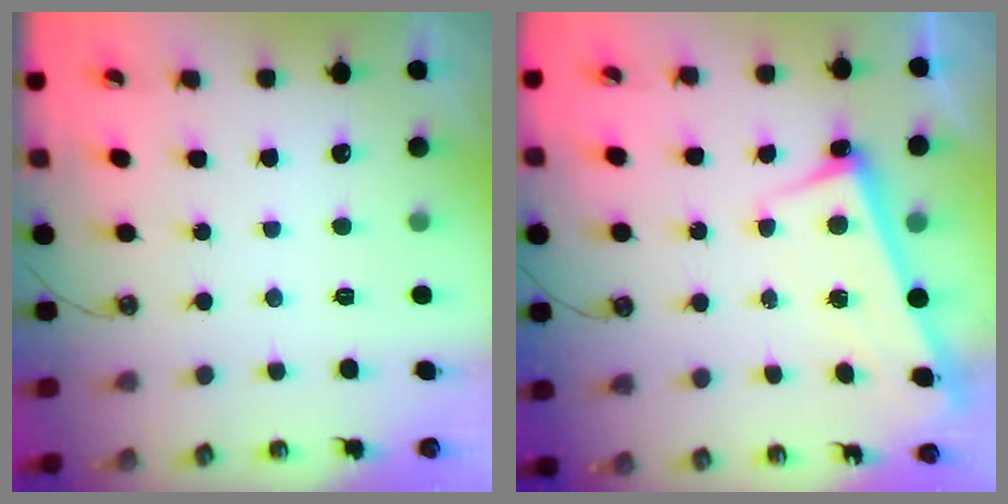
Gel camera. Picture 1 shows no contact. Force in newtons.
{"total": 2.9, "press": 2.8, "slide": 0.4}